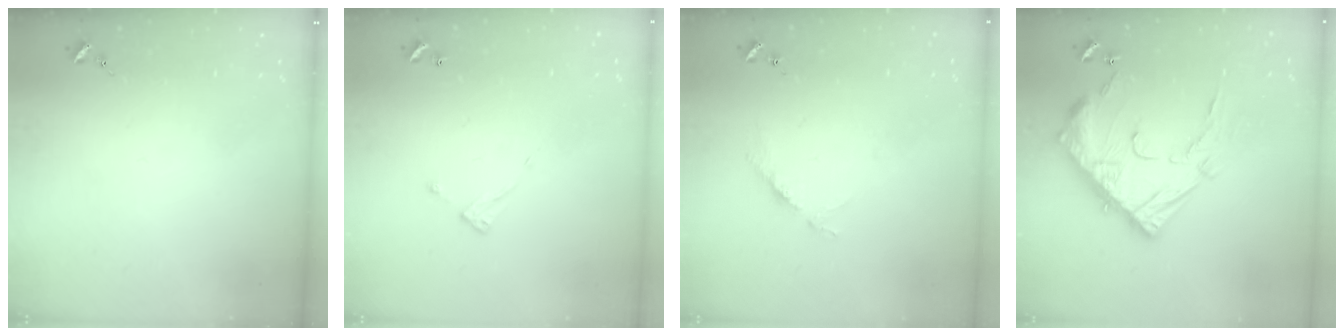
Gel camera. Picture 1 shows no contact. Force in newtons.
{"total": 4.7, "press": 4.7, "slide": 0.3}
{"total": 3.9, "press": 3.8, "slide": 0.5}
{"total": 20.3, "press": 20.3, "slide": 1.1}